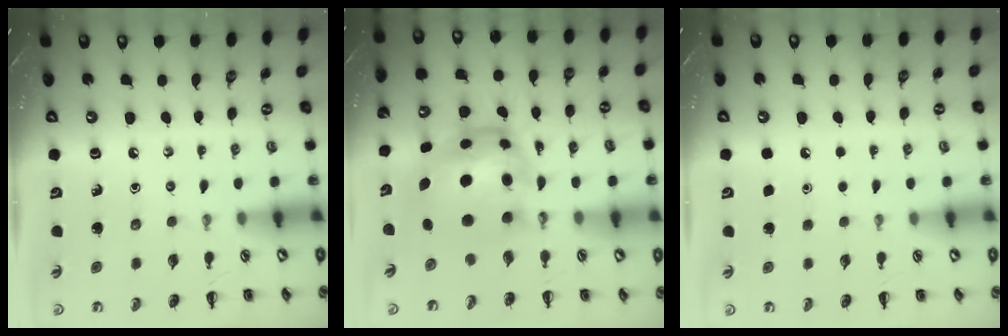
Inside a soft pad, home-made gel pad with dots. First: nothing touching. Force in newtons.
{"total": 7.0, "press": 6.8, "slide": 1.7}
{"total": 1.8, "press": 1.7, "slide": 0.1}